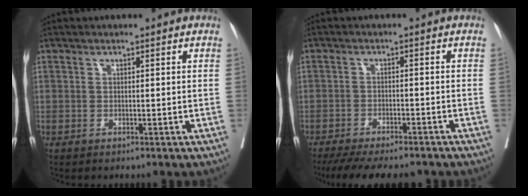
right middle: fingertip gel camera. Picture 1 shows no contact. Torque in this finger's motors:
{"motor_torque": [0.98, -1.01, 0.14, 0.04]}